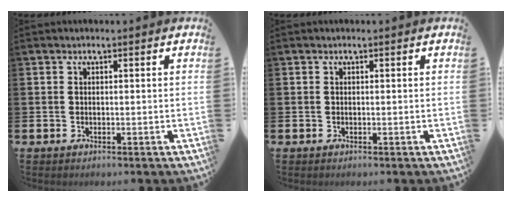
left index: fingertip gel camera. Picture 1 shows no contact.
{"total": 0.0}